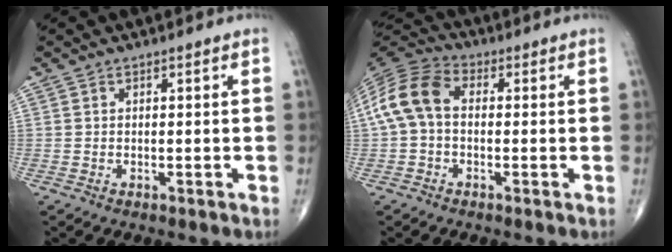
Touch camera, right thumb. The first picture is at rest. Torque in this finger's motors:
{"motor_torque": [-0.04, 0.39, 0.95, -0.14, 0.10]}